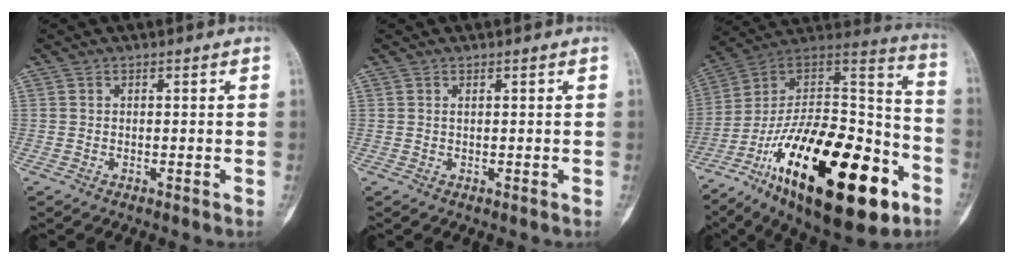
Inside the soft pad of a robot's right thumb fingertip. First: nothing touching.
{"total": 0.0}
{"total": 37.4, "force": [-16.4, 15.8, 29.6], "torque": [-0.458, 0.067, -0.259]}